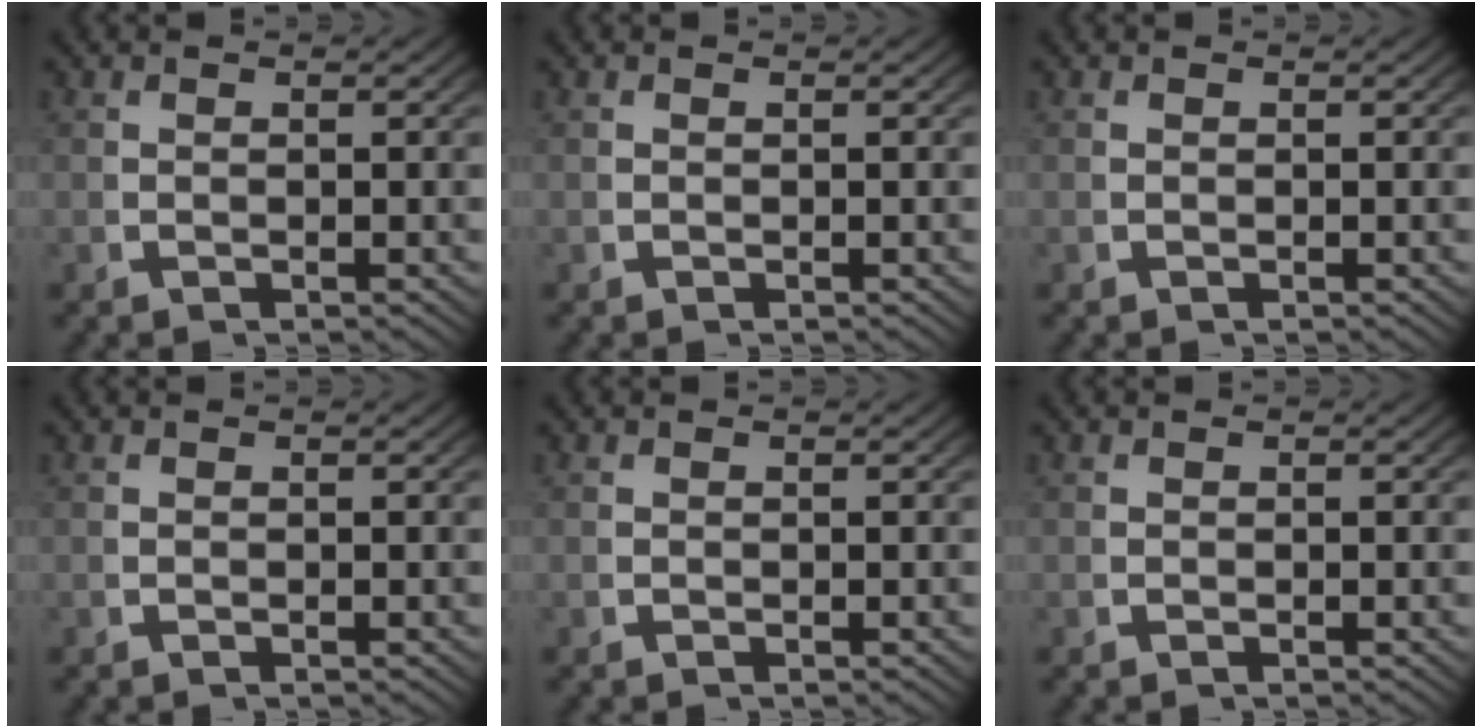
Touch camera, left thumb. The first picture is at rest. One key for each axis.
{"total": 0.0}
{"total": 0.0}
{"total": 0.0}
{"total": 0.0}
{"total": 0.0}